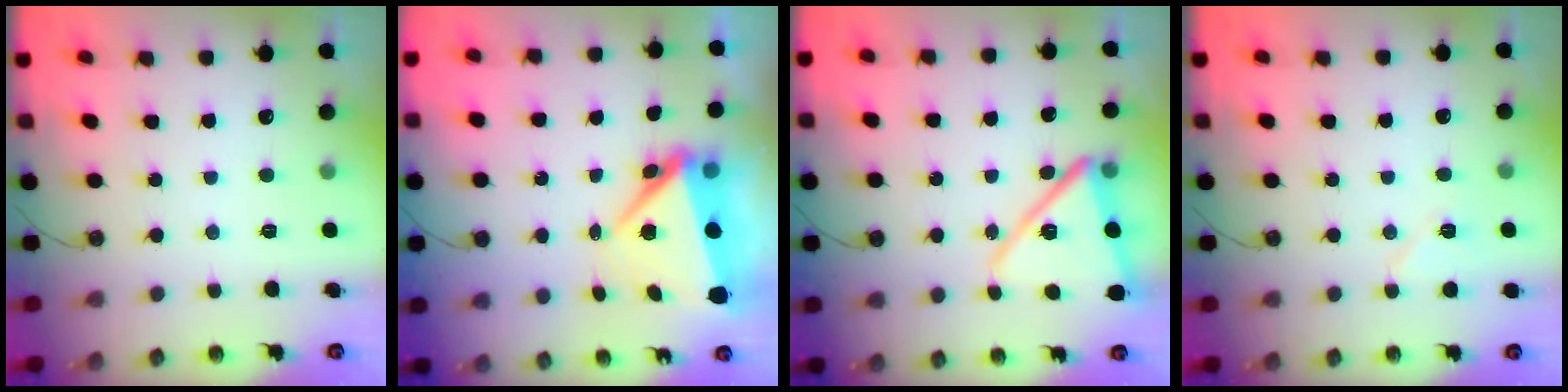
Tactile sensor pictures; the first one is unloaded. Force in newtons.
{"total": 10.3, "press": 9.3, "slide": 4.3}
{"total": 15.2, "press": 15.2, "slide": 1.1}
{"total": 5.9, "press": 5.6, "slide": 2.0}